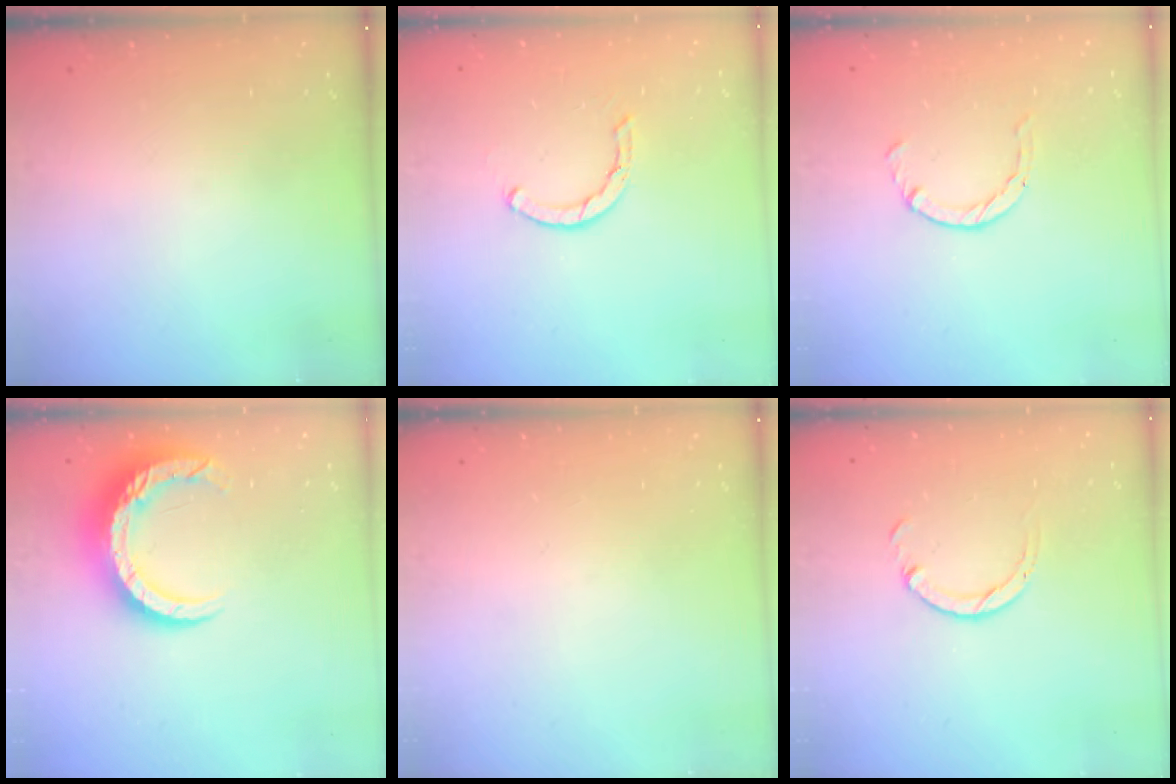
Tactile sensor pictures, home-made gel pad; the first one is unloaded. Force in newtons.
{"total": 1.6, "press": 1.6, "slide": 0.1}
{"total": 2.1, "press": 2.1, "slide": 0.3}
{"total": 12.0, "press": 11.9, "slide": 1.2}
{"total": 0.0}
{"total": 4.6, "press": 4.6, "slide": 0.3}